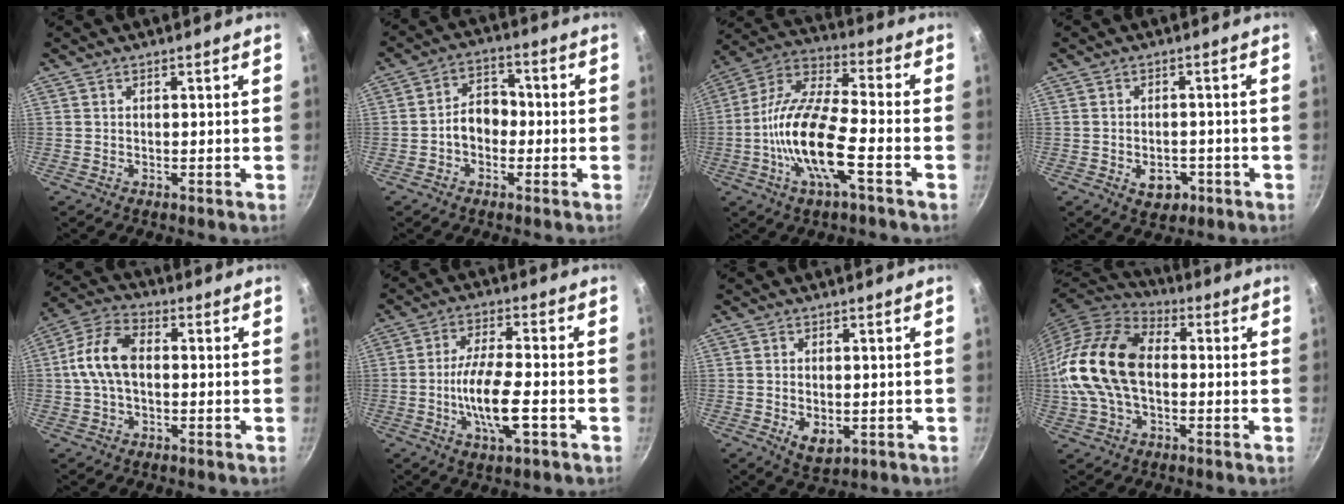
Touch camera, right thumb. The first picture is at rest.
{"total": 6.9, "force": [-1.2, 5.2, 4.3], "torque": [-0.032, 0.029, -0.029]}
{"total": 17.1, "force": [-5.1, 5.6, 15.4], "torque": [-0.298, 0.037, -0.116]}
{"total": 5.2, "force": [-2.0, 3.7, 3.1], "torque": [-0.032, 0.012, -0.019]}
{"total": 10.5, "force": [0.3, 6.4, 8.3], "torque": [-0.156, 0.033, -0.007]}
{"total": 11.2, "force": [-3.0, 3.2, 10.3], "torque": [-0.190, 0.015, -0.061]}
{"total": 5.2, "force": [-0.9, 3.2, 3.9], "torque": [-0.059, -0.011, -0.007]}
{"total": 18.8, "force": [-0.4, 12.2, 14.2], "torque": [-0.270, 0.033, -0.020]}